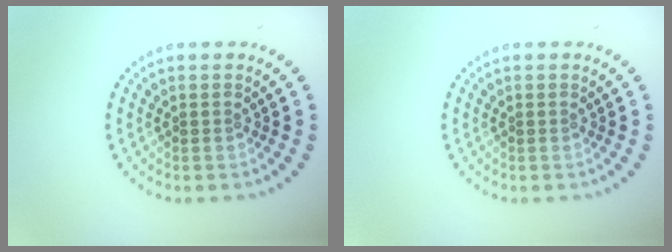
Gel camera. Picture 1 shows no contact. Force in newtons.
{"total": 0.0}